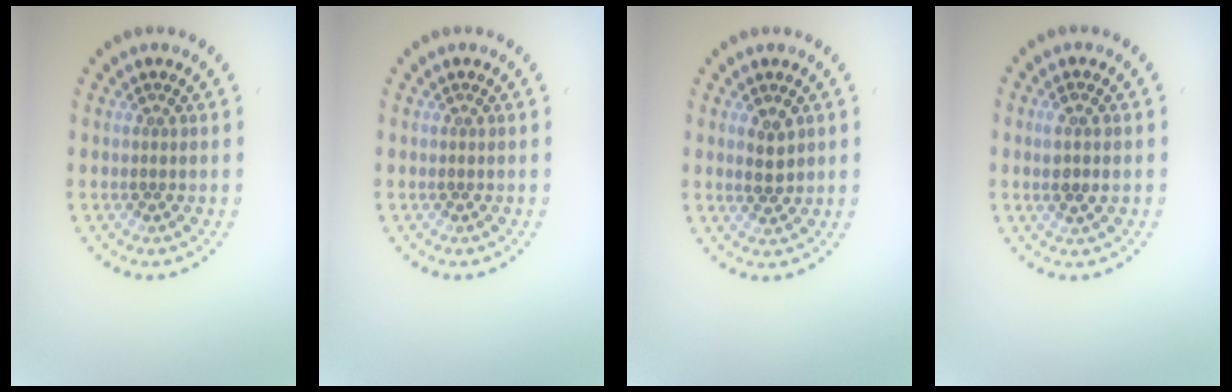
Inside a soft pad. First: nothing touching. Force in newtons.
{"total": 0.0}
{"total": 1.9, "press": 1.8, "slide": 0.4}
{"total": 1.4, "press": 1.3, "slide": 0.5}